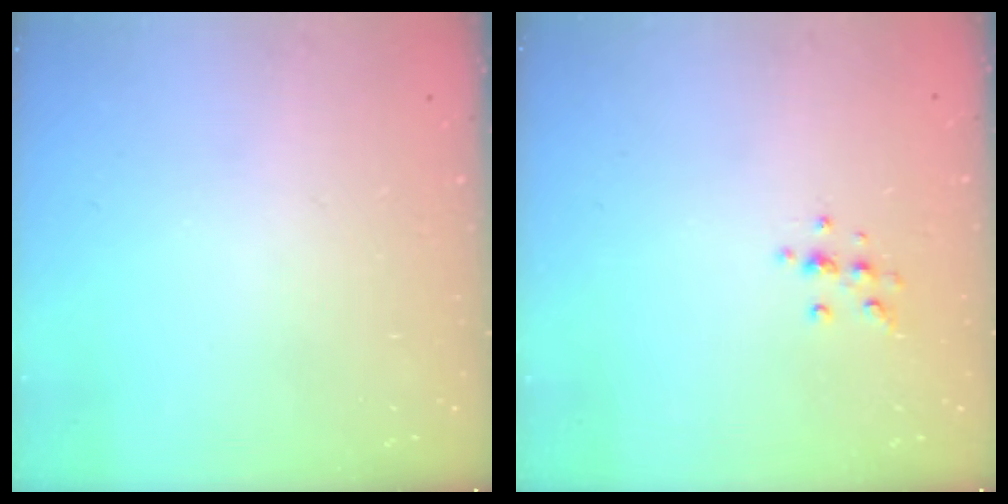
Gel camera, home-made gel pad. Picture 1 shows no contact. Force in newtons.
{"total": 5.6, "press": 5.6, "slide": 0.6}